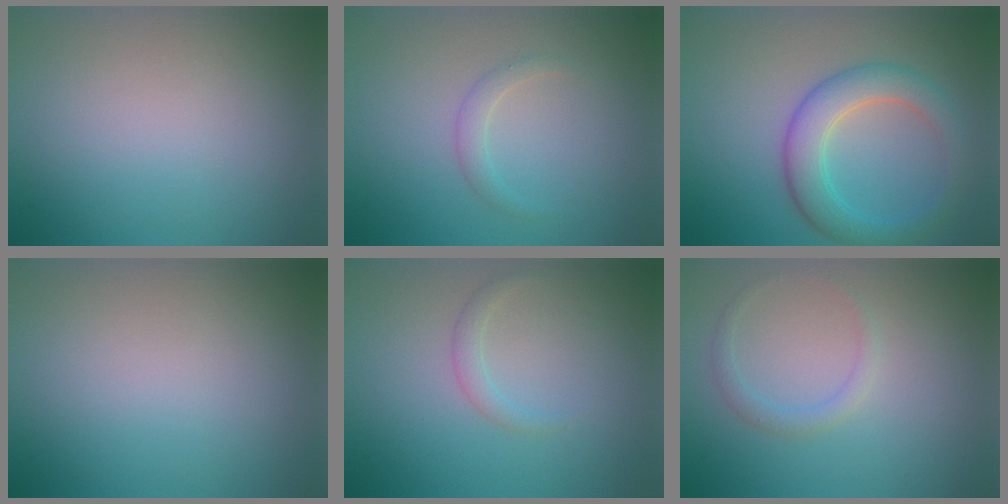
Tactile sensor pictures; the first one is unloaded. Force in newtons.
{"total": 1.2, "press": 1.2, "slide": 0.0}
{"total": 4.9, "press": 4.9, "slide": 0.1}
{"total": 0.0}
{"total": 1.1, "press": 1.1, "slide": 0.1}
{"total": 1.3, "press": 1.3, "slide": 0.1}